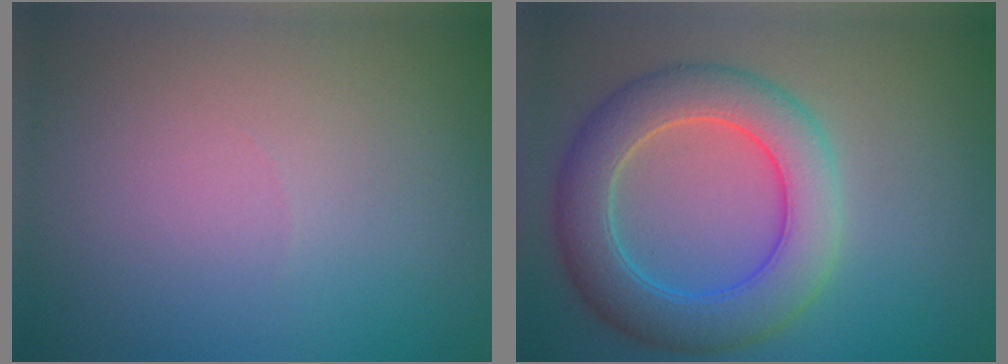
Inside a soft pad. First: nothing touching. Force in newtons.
{"total": 7.1, "press": 7.1, "slide": 0.3}